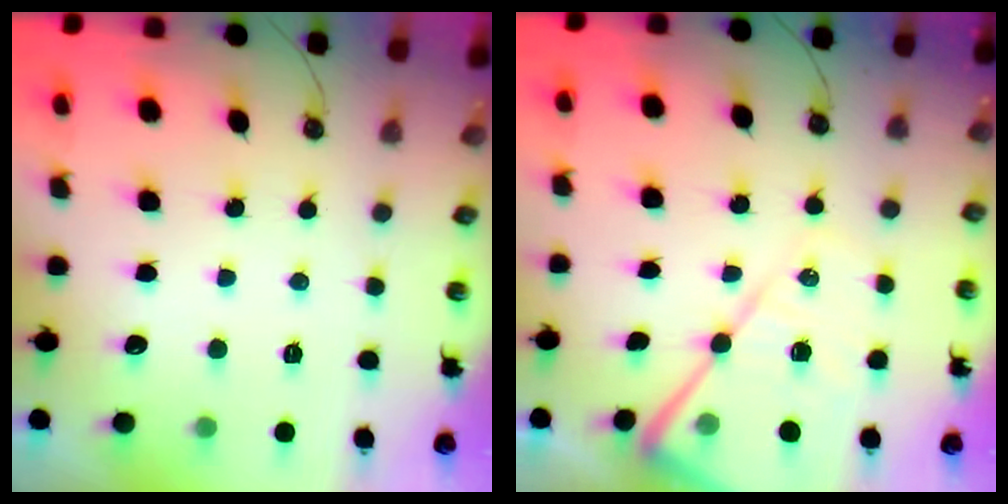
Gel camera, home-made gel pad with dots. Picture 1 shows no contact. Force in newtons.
{"total": 16.8, "press": 16.7, "slide": 1.6}